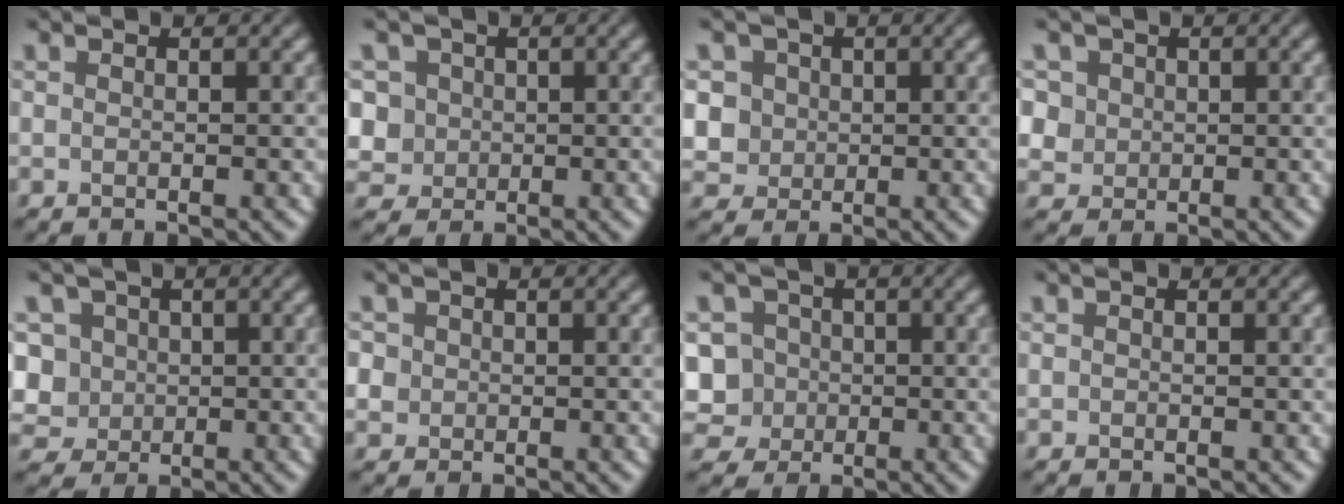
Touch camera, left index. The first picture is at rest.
{"total": 5.3, "force": [1.7, 4.6, 1.9], "torque": [-0.038, 0.018, 0.015]}
{"total": 4.7, "force": [1.4, 4.2, 1.6], "torque": [-0.032, 0.016, 0.018]}
{"total": 4.8, "force": [2.0, 4.0, 1.8], "torque": [-0.045, 0.013, 0.028]}
{"total": 6.2, "force": [1.2, 5.5, 2.7], "torque": [-0.055, 0.025, 0.004]}
{"total": 2.5, "force": [0.8, 2.2, 0.9], "torque": [-0.017, 0.011, 0.015]}
{"total": 7.2, "force": [-0.6, 6.7, 2.4], "torque": [-0.047, 0.024, -0.036]}
{"total": 0.0}